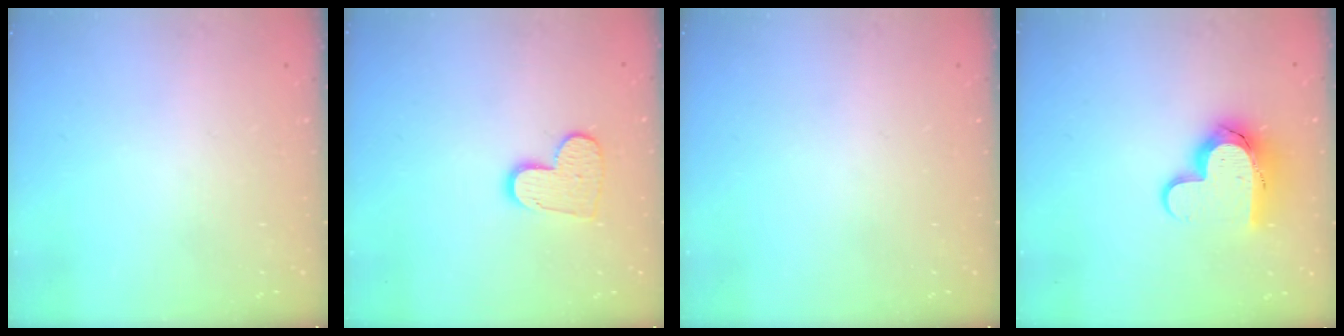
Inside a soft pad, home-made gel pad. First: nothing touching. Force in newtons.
{"total": 10.4, "press": 10.4, "slide": 0.7}
{"total": 0.0}
{"total": 14.0, "press": 13.9, "slide": 1.4}